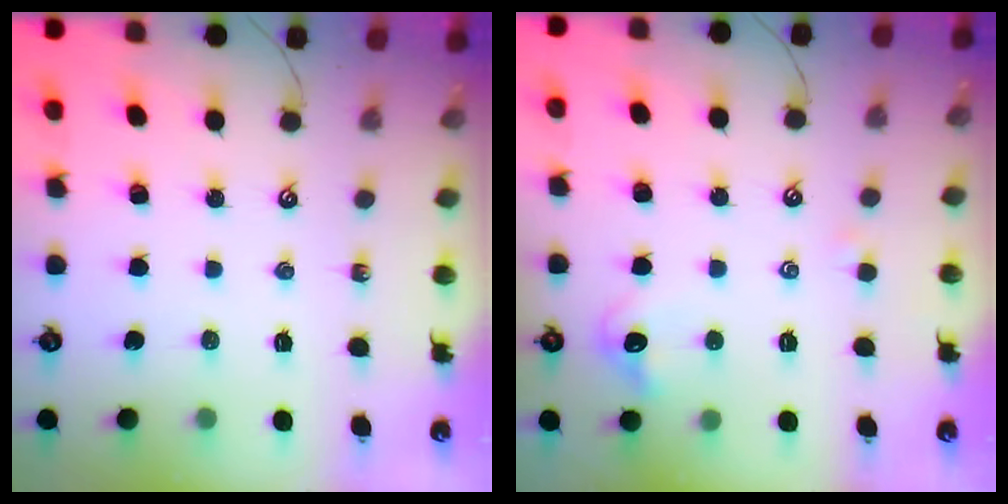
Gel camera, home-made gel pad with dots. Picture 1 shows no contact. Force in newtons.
{"total": 0.8, "press": 0.5, "slide": 0.7}